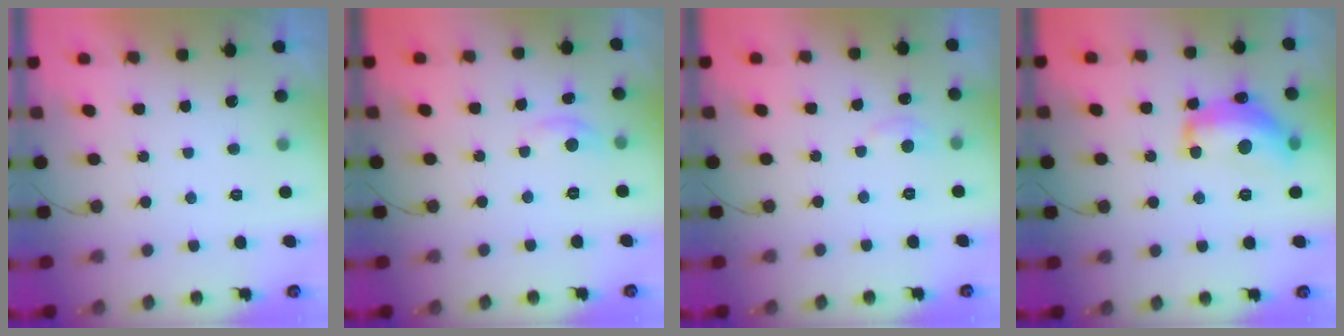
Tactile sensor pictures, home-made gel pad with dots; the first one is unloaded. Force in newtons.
{"total": 4.4, "press": 4.3, "slide": 0.5}
{"total": 5.0, "press": 5.0, "slide": 0.7}
{"total": 15.5, "press": 15.5, "slide": 0.6}